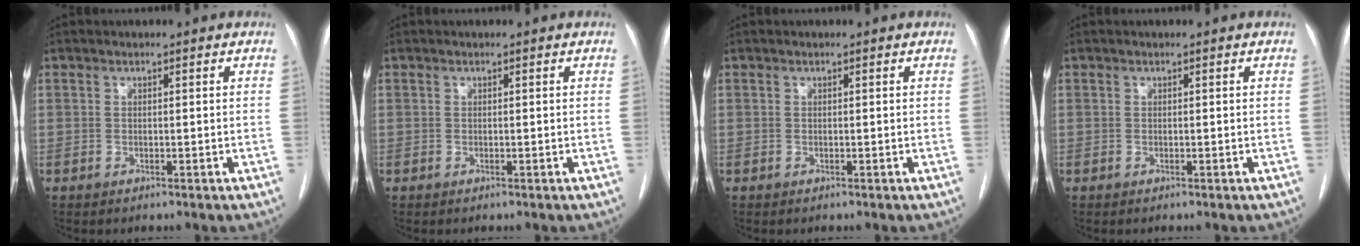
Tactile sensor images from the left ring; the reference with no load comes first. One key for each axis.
{"total": 0.0}
{"total": 0.0}
{"total": 0.0}